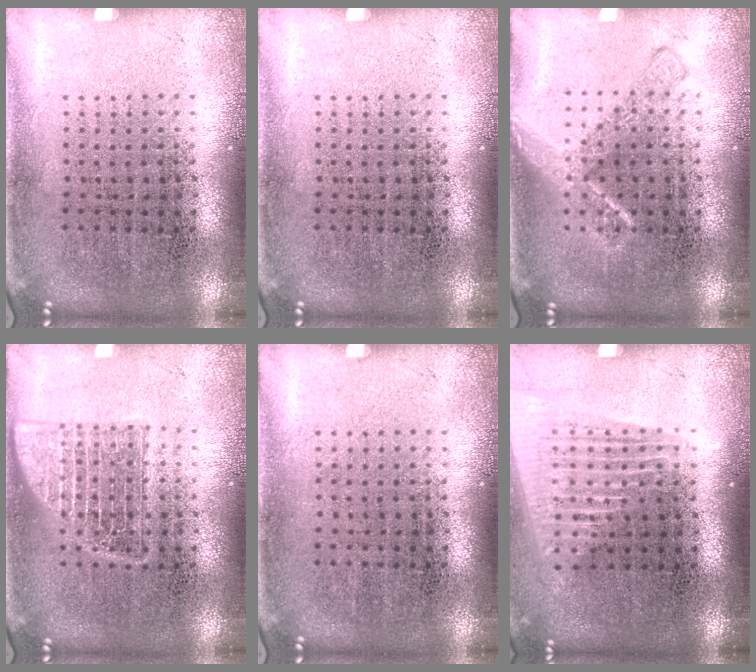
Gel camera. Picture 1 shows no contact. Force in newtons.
{"total": 0.0}
{"total": 2.4, "press": 2.4, "slide": 0.4}
{"total": 2.5, "press": 2.5, "slide": 0.4}
{"total": 0.0}
{"total": 1.6, "press": 1.4, "slide": 0.7}